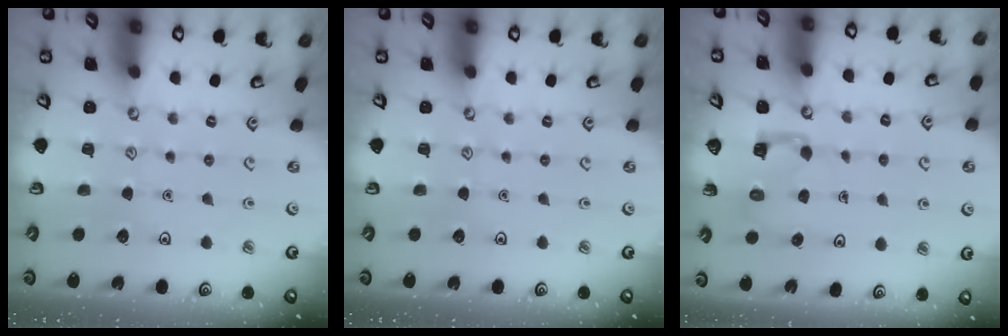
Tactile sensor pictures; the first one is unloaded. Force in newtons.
{"total": 0.0}
{"total": 4.2, "press": 4.2, "slide": 0.3}